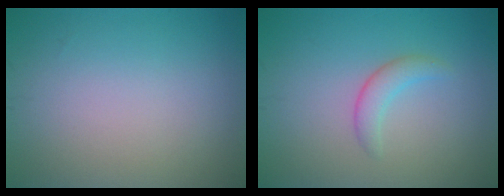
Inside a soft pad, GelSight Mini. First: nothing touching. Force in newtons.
{"total": 1.8, "press": 1.8, "slide": 0.1}